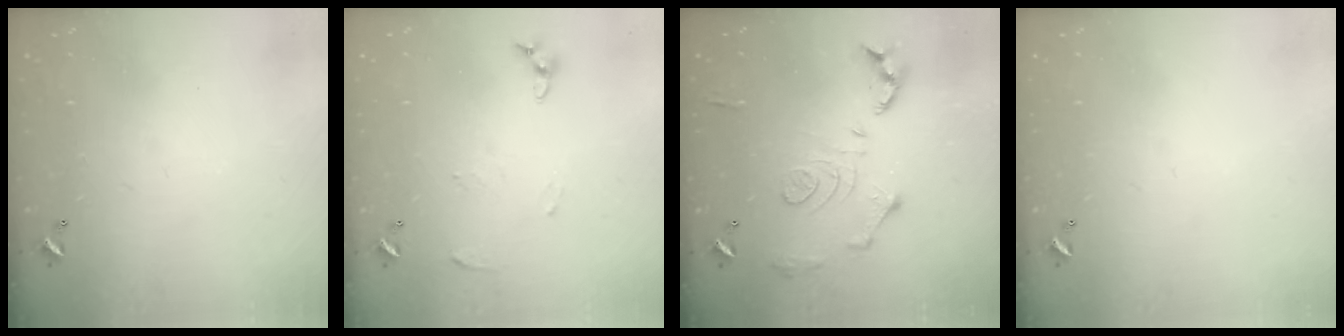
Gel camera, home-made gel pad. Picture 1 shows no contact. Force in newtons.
{"total": 4.6, "press": 4.6, "slide": 0.5}
{"total": 14.2, "press": 14.1, "slide": 1.2}
{"total": 0.0}